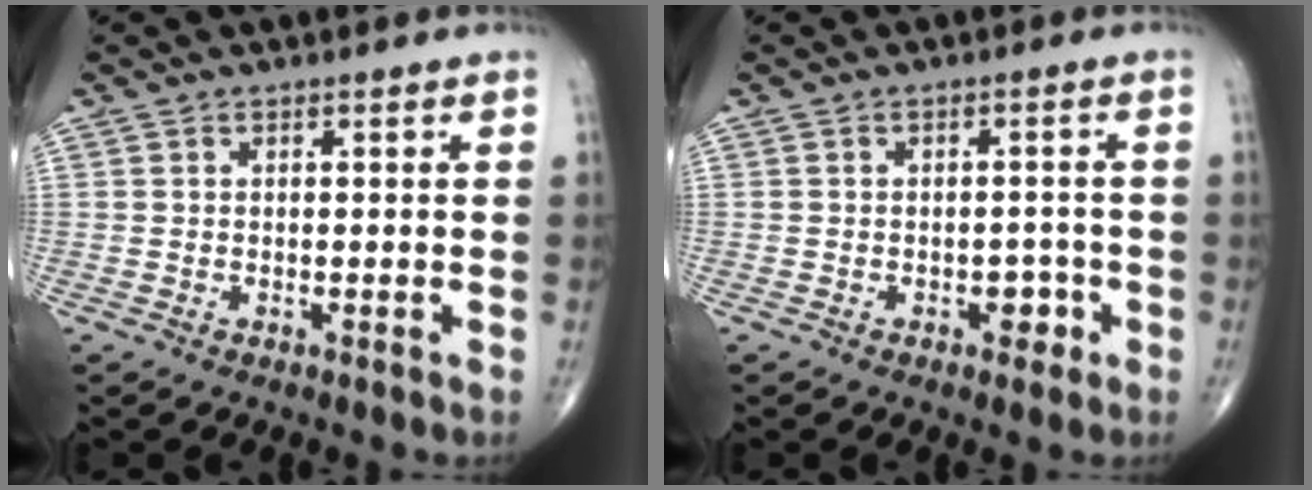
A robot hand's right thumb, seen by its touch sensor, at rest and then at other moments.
{"total": 3.0, "force": [-1.3, 2.0, 1.8], "torque": [-0.008, 0.011, -0.017]}